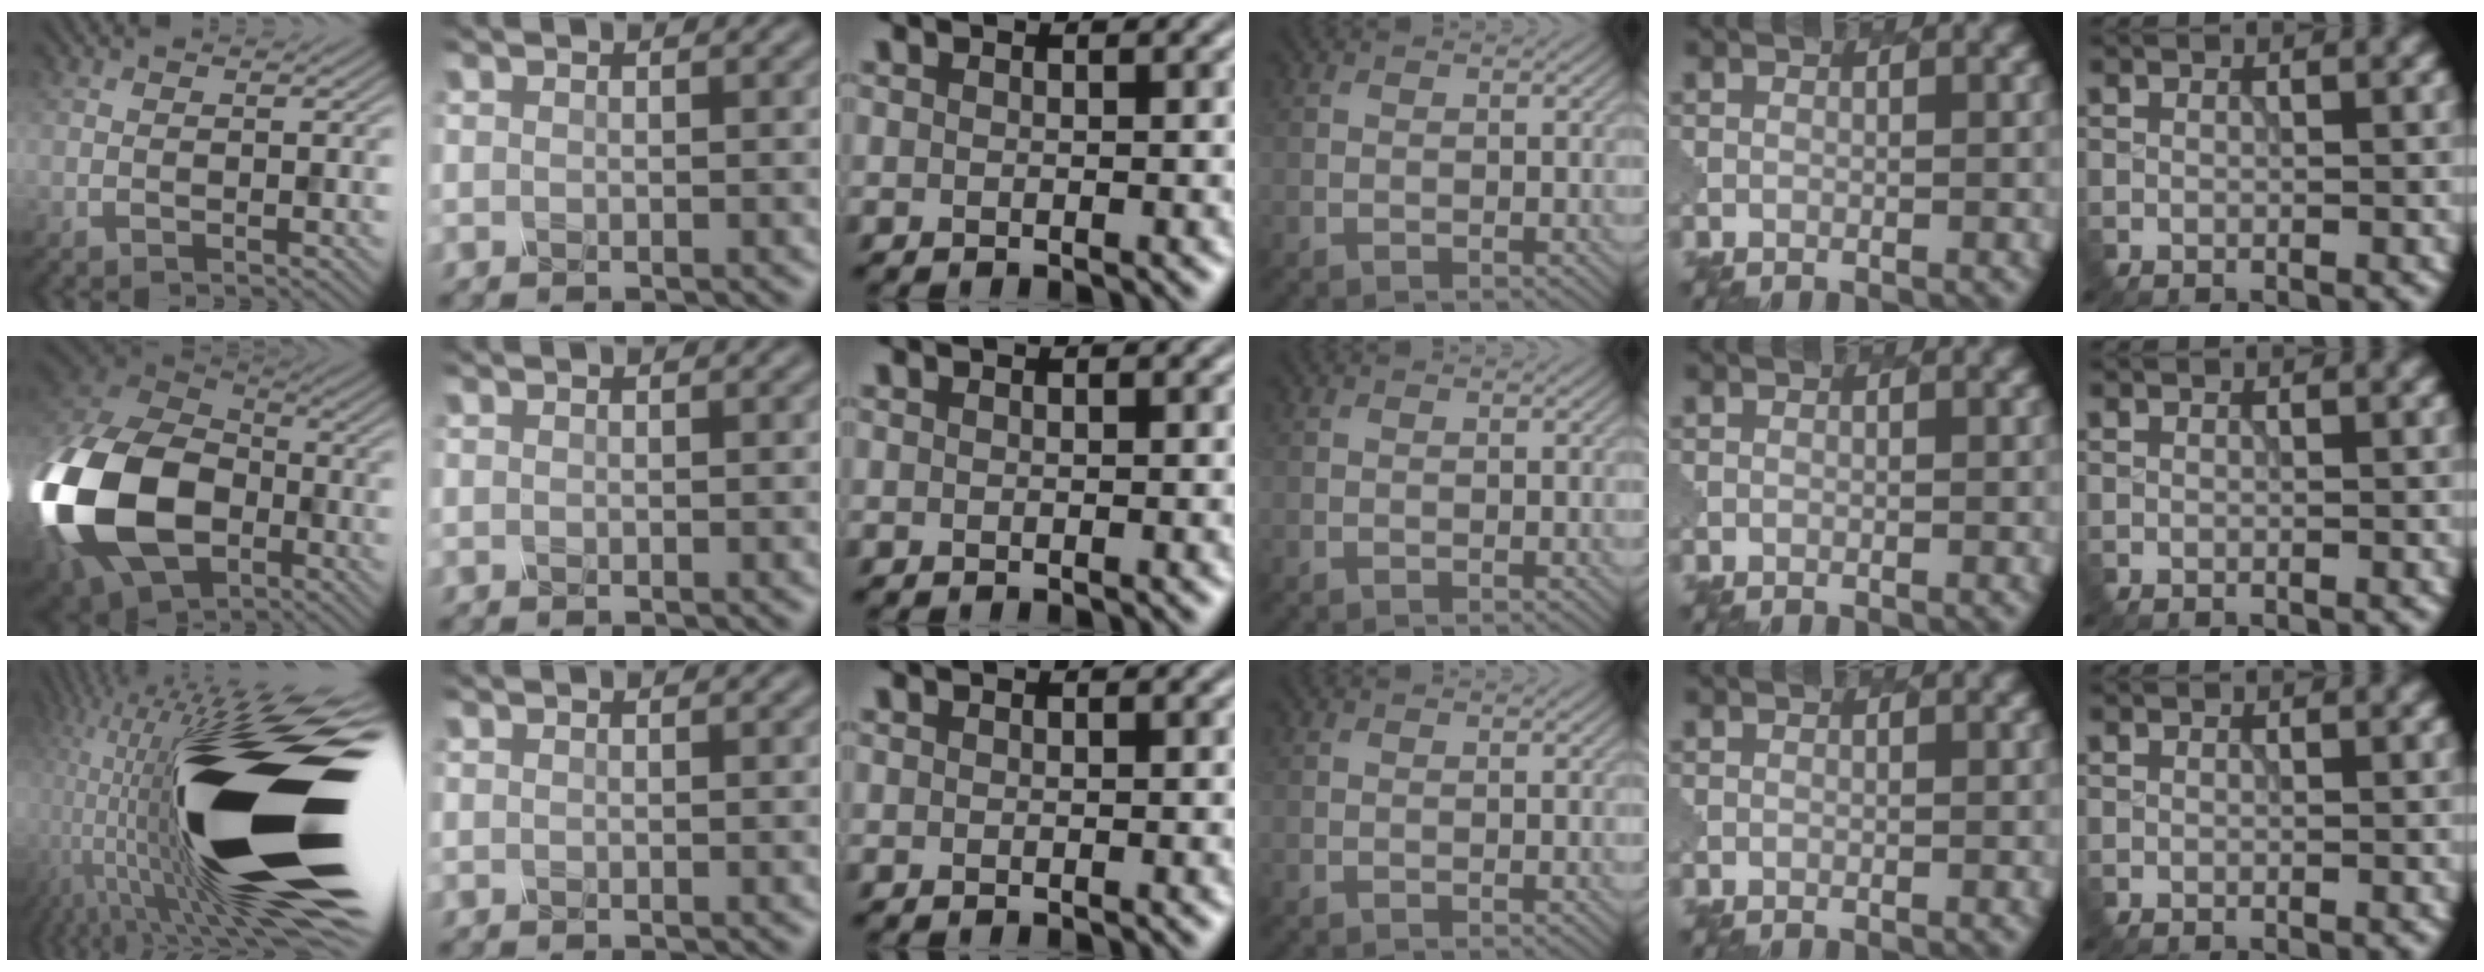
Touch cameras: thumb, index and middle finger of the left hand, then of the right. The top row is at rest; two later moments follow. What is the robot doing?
{"motion": "dispense", "object": "spray bottle"}